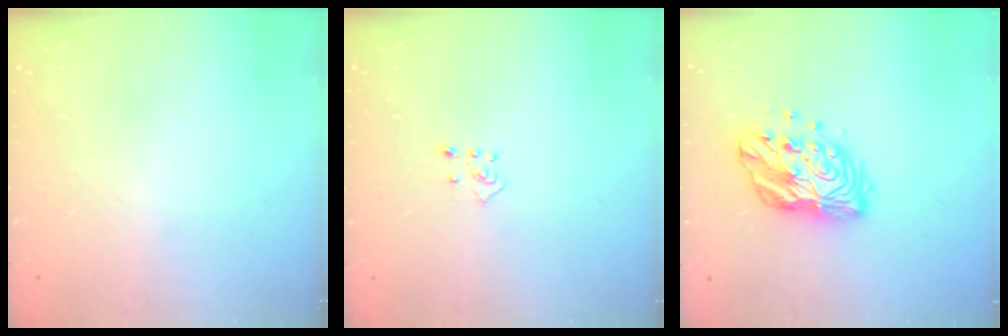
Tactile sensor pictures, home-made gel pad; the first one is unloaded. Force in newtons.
{"total": 2.3, "press": 2.3, "slide": 0.5}
{"total": 12.7, "press": 12.7, "slide": 0.6}